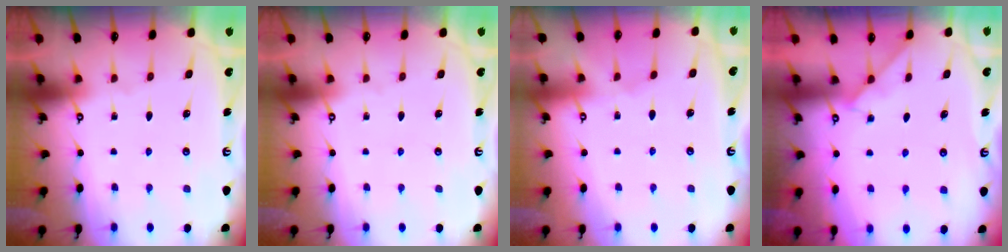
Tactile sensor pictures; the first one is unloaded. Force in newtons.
{"total": 0.0}
{"total": 2.4, "press": 2.4, "slide": 0.5}
{"total": 2.4, "press": 2.3, "slide": 0.4}